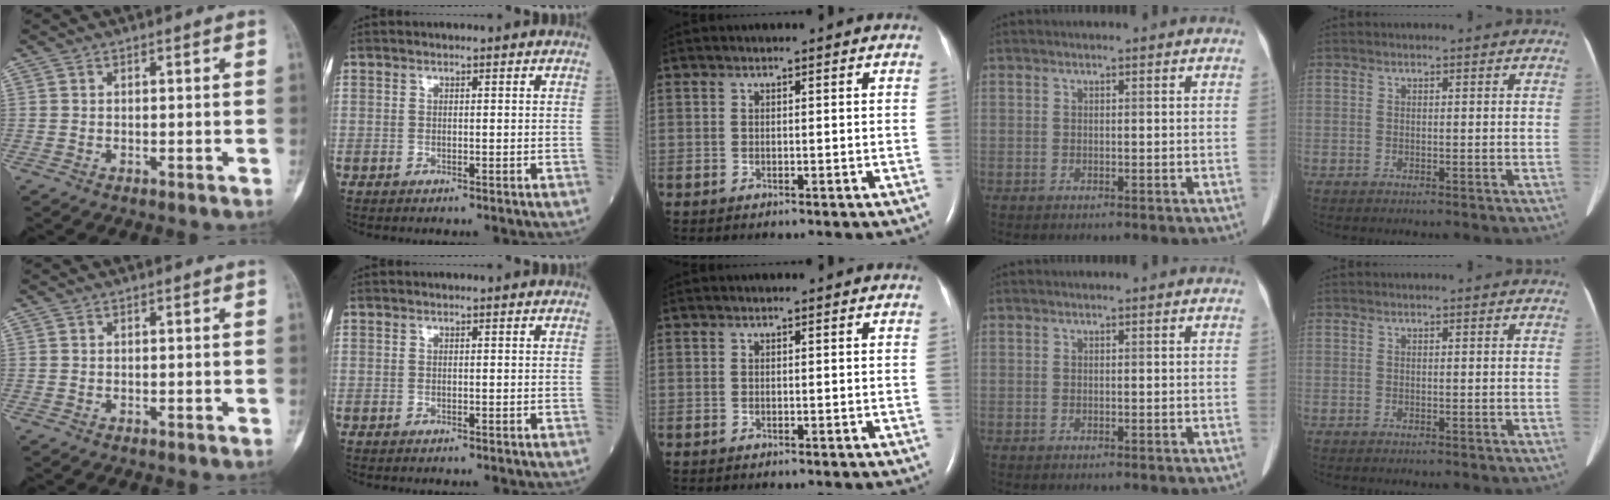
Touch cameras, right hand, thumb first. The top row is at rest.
{}